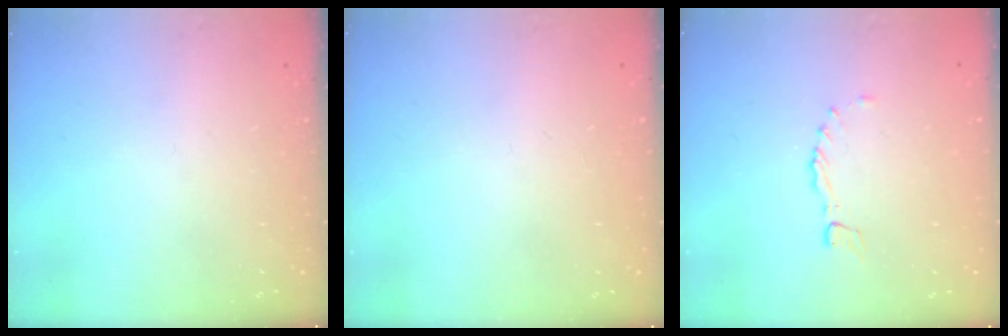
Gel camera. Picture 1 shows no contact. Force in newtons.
{"total": 0.0}
{"total": 0.0}